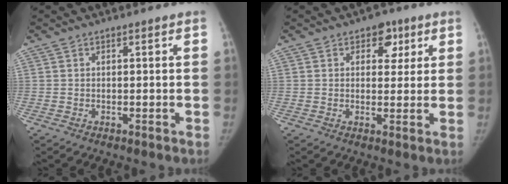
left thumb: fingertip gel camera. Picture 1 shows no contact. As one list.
[{"total": 4.8, "force": [2.2, 3.5, 2.4], "torque": [0.006, -0.006, 0.026]}]